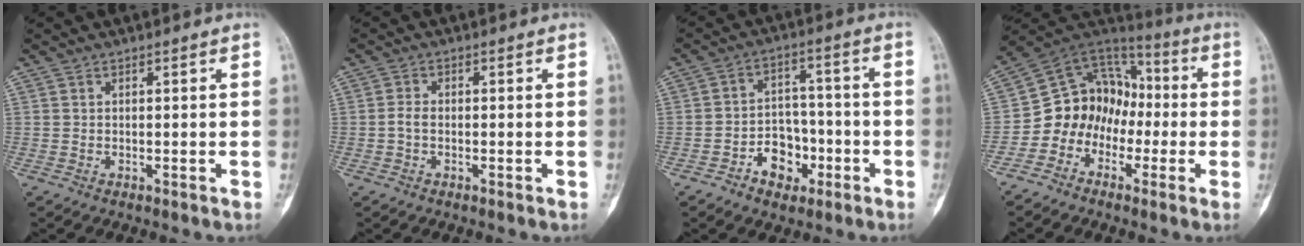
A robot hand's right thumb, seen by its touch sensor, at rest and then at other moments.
{"total": 1.9, "force": [-0.3, 1.0, 1.6], "torque": [-0.031, 0.002, -0.009]}
{"total": 8.3, "force": [-3.8, 6.2, 4.1], "torque": [-0.021, 0.042, -0.062]}
{"total": 12.6, "force": [-4.0, 10.8, 5.0], "torque": [-0.037, 0.085, -0.086]}